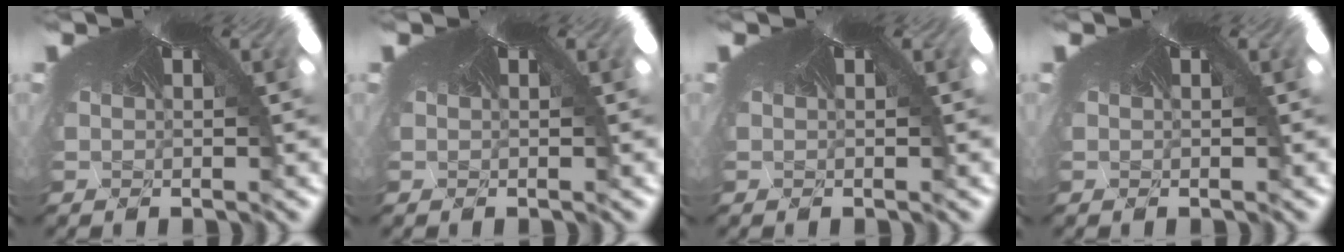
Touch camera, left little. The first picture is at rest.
{"total": 0.0}
{"total": 0.0}
{"total": 0.0}